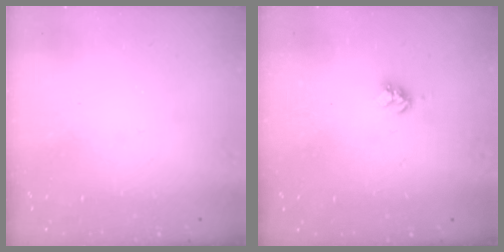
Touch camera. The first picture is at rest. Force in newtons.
{"total": 4.4, "press": 4.4, "slide": 0.2}